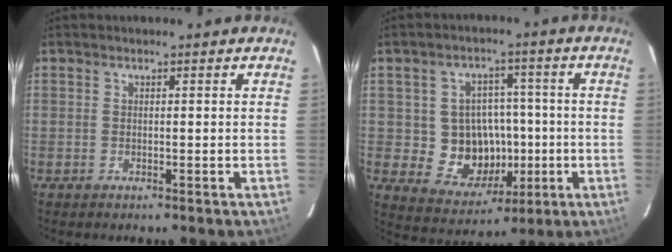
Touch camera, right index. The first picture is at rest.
{"total": 11.2, "force": [-1.4, 10.0, 4.8], "torque": [-0.102, 0.014, -0.002]}